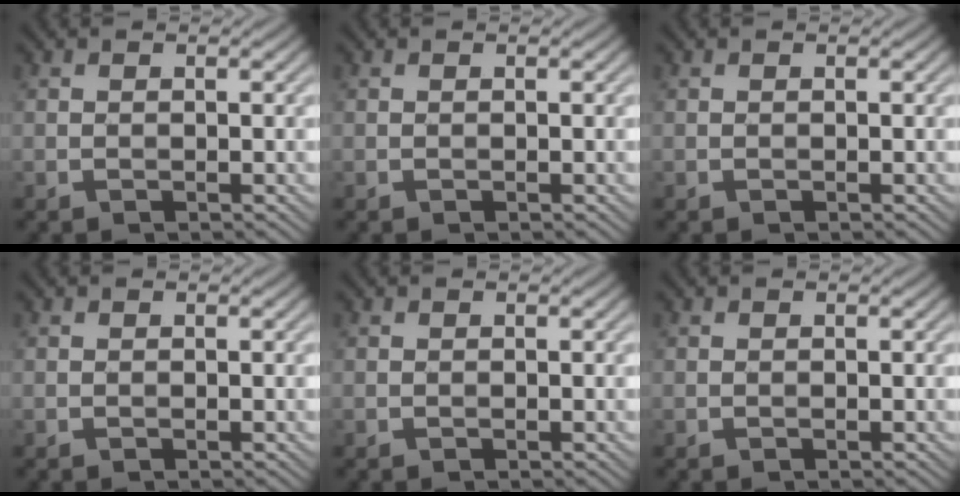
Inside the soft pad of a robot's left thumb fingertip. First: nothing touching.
{"total": 0.0}
{"total": 0.0}
{"total": 0.0}
{"total": 0.0}
{"total": 0.0}